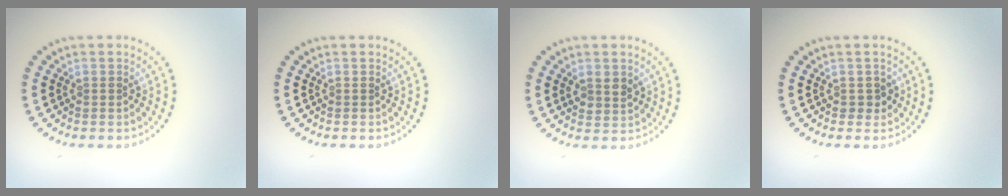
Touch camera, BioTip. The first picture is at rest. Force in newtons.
{"total": 0.0}
{"total": 1.8, "press": 1.7, "slide": 0.6}
{"total": 1.0, "press": 0.9, "slide": 0.4}